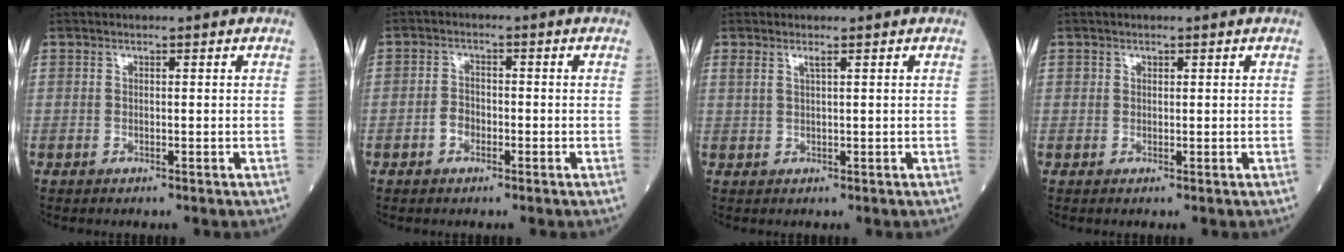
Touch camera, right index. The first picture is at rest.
{"total": 2.5, "force": [-1.0, 1.7, 1.4], "torque": [-0.020, 0.007, -0.022]}
{"total": 1.4, "force": [0.9, -0.1, 1.0], "torque": [-0.028, 0.005, 0.021]}
{"total": 0.7, "force": [0.4, 0.6, 0.1], "torque": [0.008, 0.001, 0.002]}